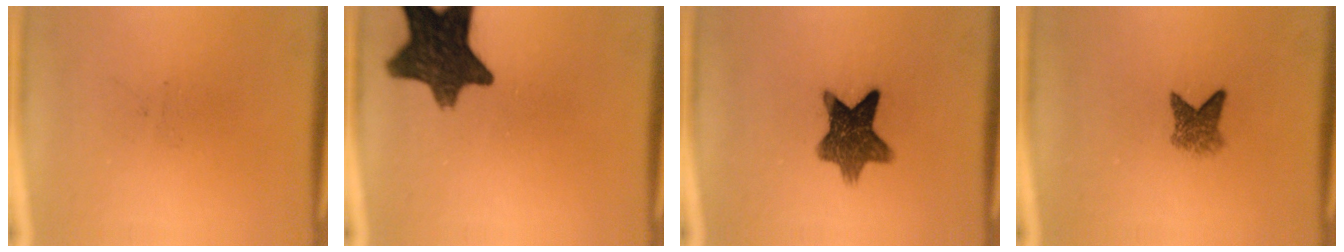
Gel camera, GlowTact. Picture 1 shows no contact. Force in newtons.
{"total": 13.0}
{"total": 9.4}
{"total": 3.2}